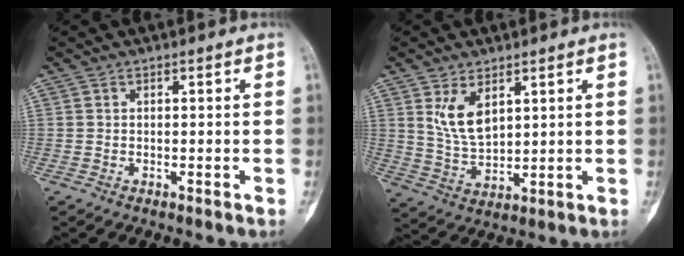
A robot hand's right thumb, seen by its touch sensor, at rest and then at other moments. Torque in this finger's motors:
{"motor_torque": [-0.41, 0.46, 0.26, 0.29, 0.13]}